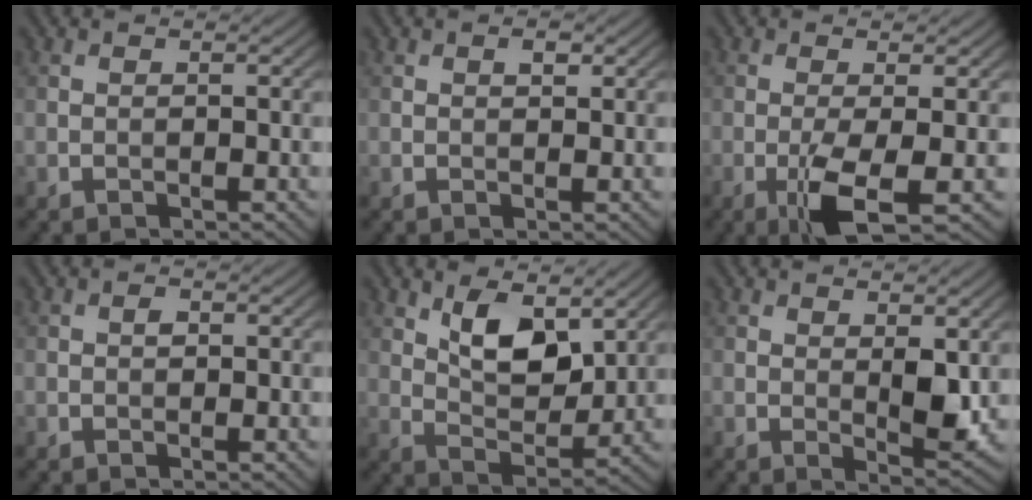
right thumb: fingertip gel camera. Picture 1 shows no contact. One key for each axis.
{"total": 1.1, "fx": 0.5, "fy": 0.5, "fz": 0.8, "tx": -0.011, "ty": -0.001, "tz": 0.009}
{"total": 5.0, "fx": -1.7, "fy": 0.8, "fz": 4.7, "tx": -0.093, "ty": 0.002, "tz": -0.034}
{"total": 0.8, "fx": 0.1, "fy": 0.5, "fz": 0.6, "tx": -0.008, "ty": -0.001, "tz": 0.000}
{"total": 7.8, "fx": 3.9, "fy": 3.9, "fz": 5.6, "tx": -0.104, "ty": -0.008, "tz": 0.068}
{"total": 3.7, "fx": 0.9, "fy": 1.5, "fz": 3.2, "tx": -0.056, "ty": -0.008, "tz": 0.021}